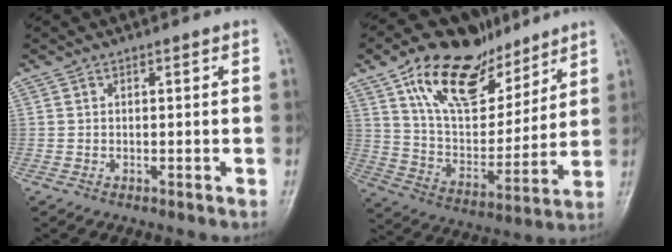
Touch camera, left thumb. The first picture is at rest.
{"total": 21.5, "force": [12.9, 11.3, 13.0], "torque": [-0.174, -0.049, 0.231]}